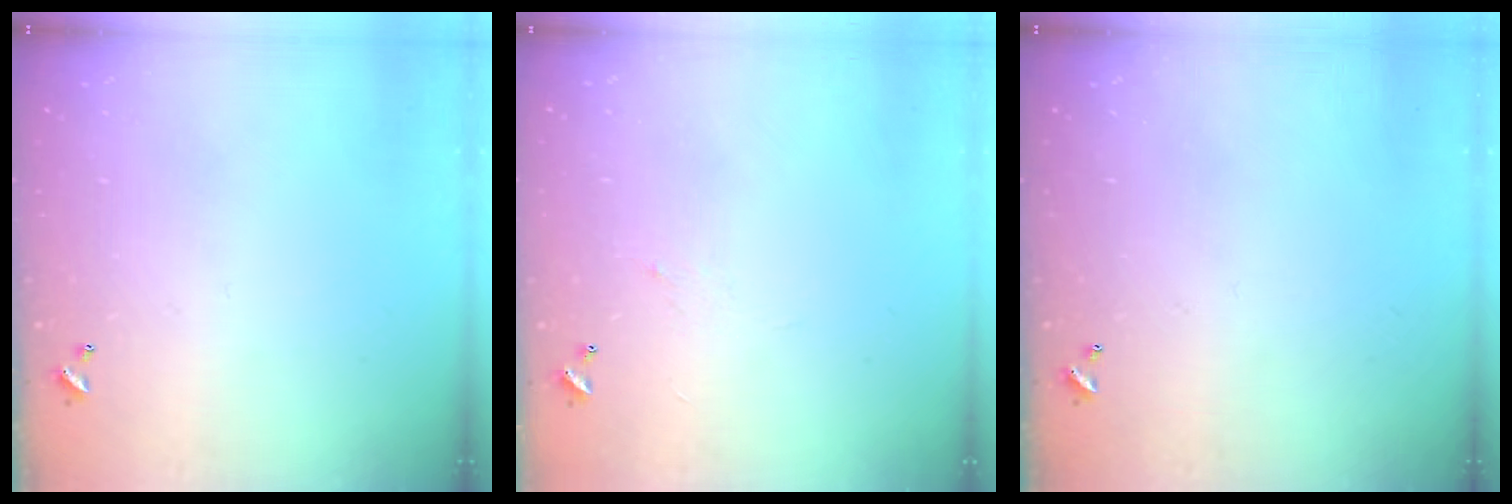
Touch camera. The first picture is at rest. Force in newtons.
{"total": 2.4, "press": 2.3, "slide": 0.7}
{"total": 0.0}